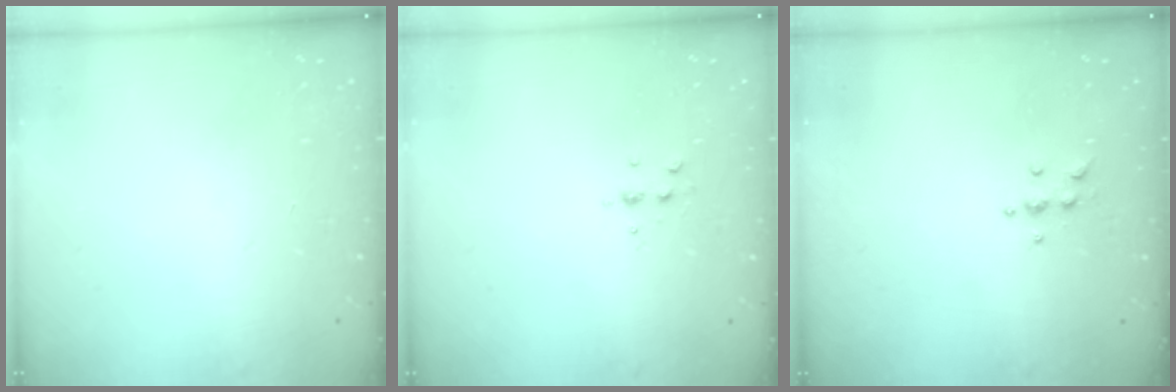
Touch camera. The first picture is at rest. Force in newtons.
{"total": 4.7, "press": 4.6, "slide": 1.0}
{"total": 4.9, "press": 4.9, "slide": 0.7}